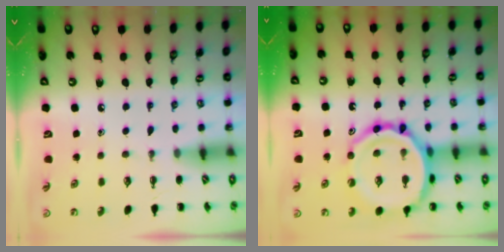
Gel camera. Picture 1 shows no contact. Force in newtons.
{"total": 19.1, "press": 18.9, "slide": 2.8}